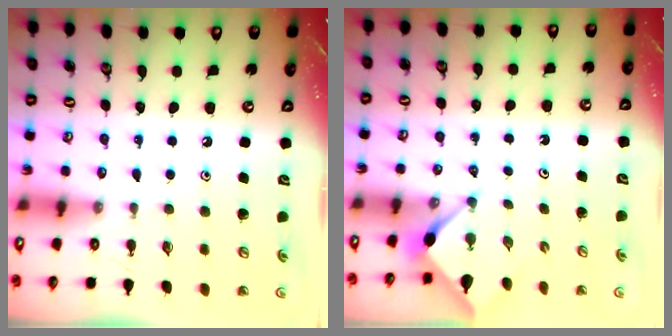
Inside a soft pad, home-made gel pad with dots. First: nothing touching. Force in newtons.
{"total": 2.9, "press": 2.8, "slide": 0.4}